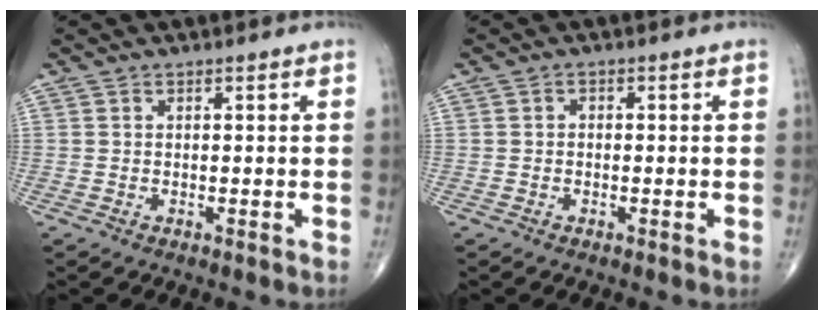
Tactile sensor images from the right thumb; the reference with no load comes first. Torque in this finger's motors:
{"motor_torque": [-0.42, 0.15, 0.07, 0.14, -0.01]}